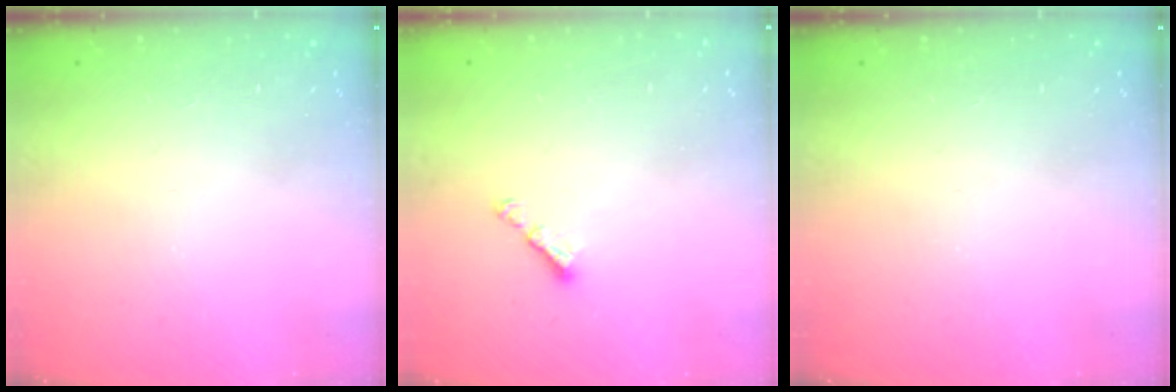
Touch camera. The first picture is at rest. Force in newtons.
{"total": 2.9, "press": 2.9, "slide": 0.3}
{"total": 0.0}